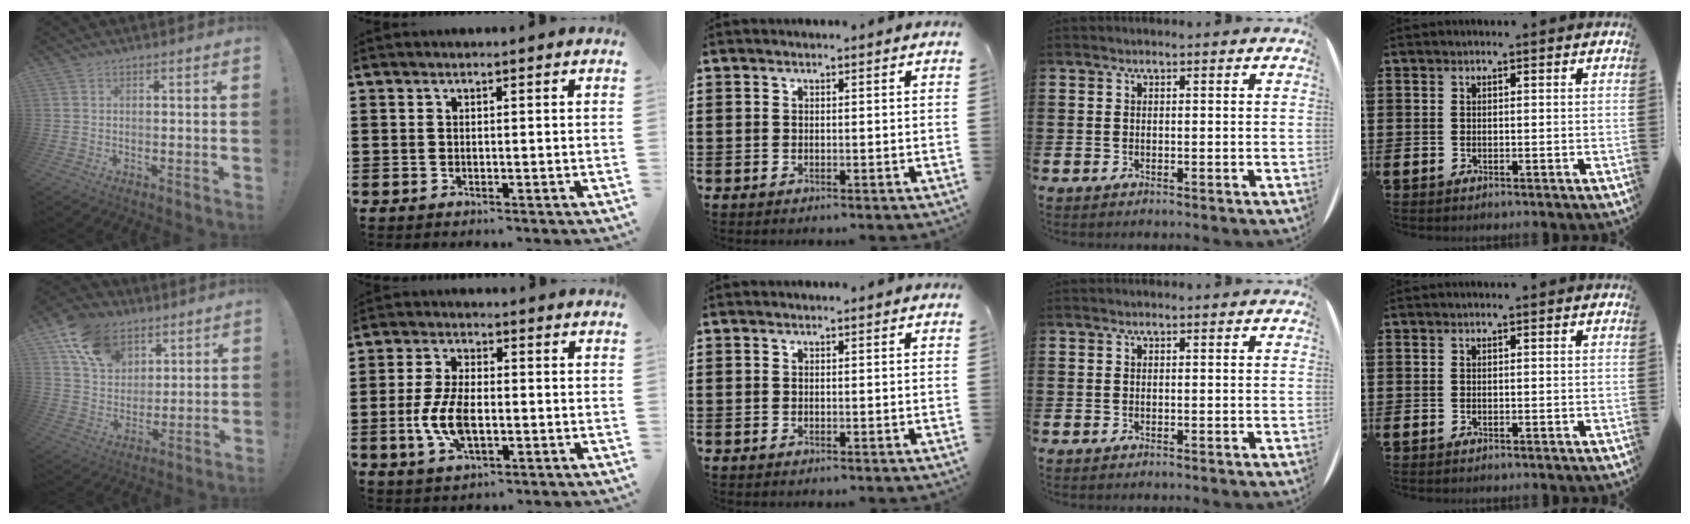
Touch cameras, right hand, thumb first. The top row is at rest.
{"thumb": {"total": 14.8, "force": [8.3, 10.5, 6.4], "torque": [-0.107, -0.041, 0.159]}, "index": {"total": 7.5, "force": [-1.4, 3.6, 6.4], "torque": [-0.152, -0.004, -0.032]}}